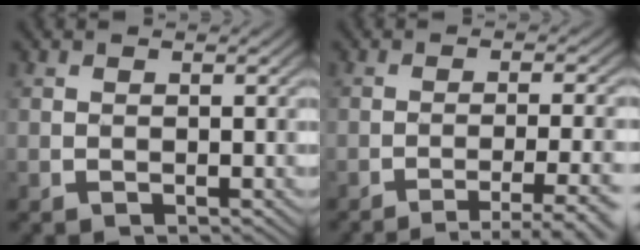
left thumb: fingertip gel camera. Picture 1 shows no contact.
{"total": 7.4, "force": [-4.3, 1.4, 5.9], "torque": [-0.082, 0.006, -0.058]}